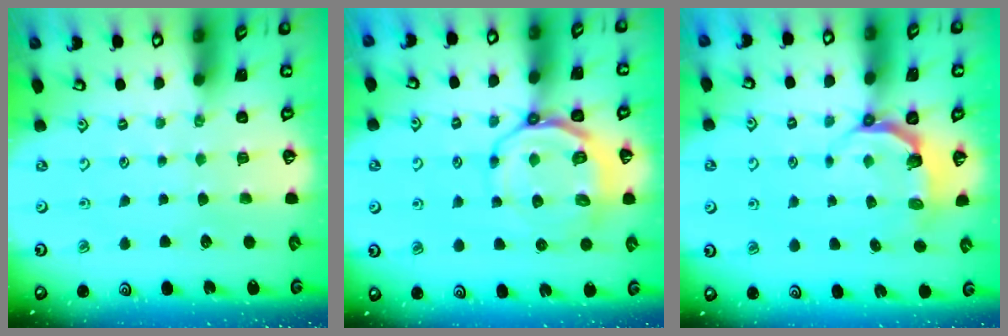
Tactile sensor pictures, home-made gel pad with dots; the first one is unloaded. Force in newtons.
{"total": 11.1, "press": 10.7, "slide": 3.0}
{"total": 4.6, "press": 3.0, "slide": 3.5}